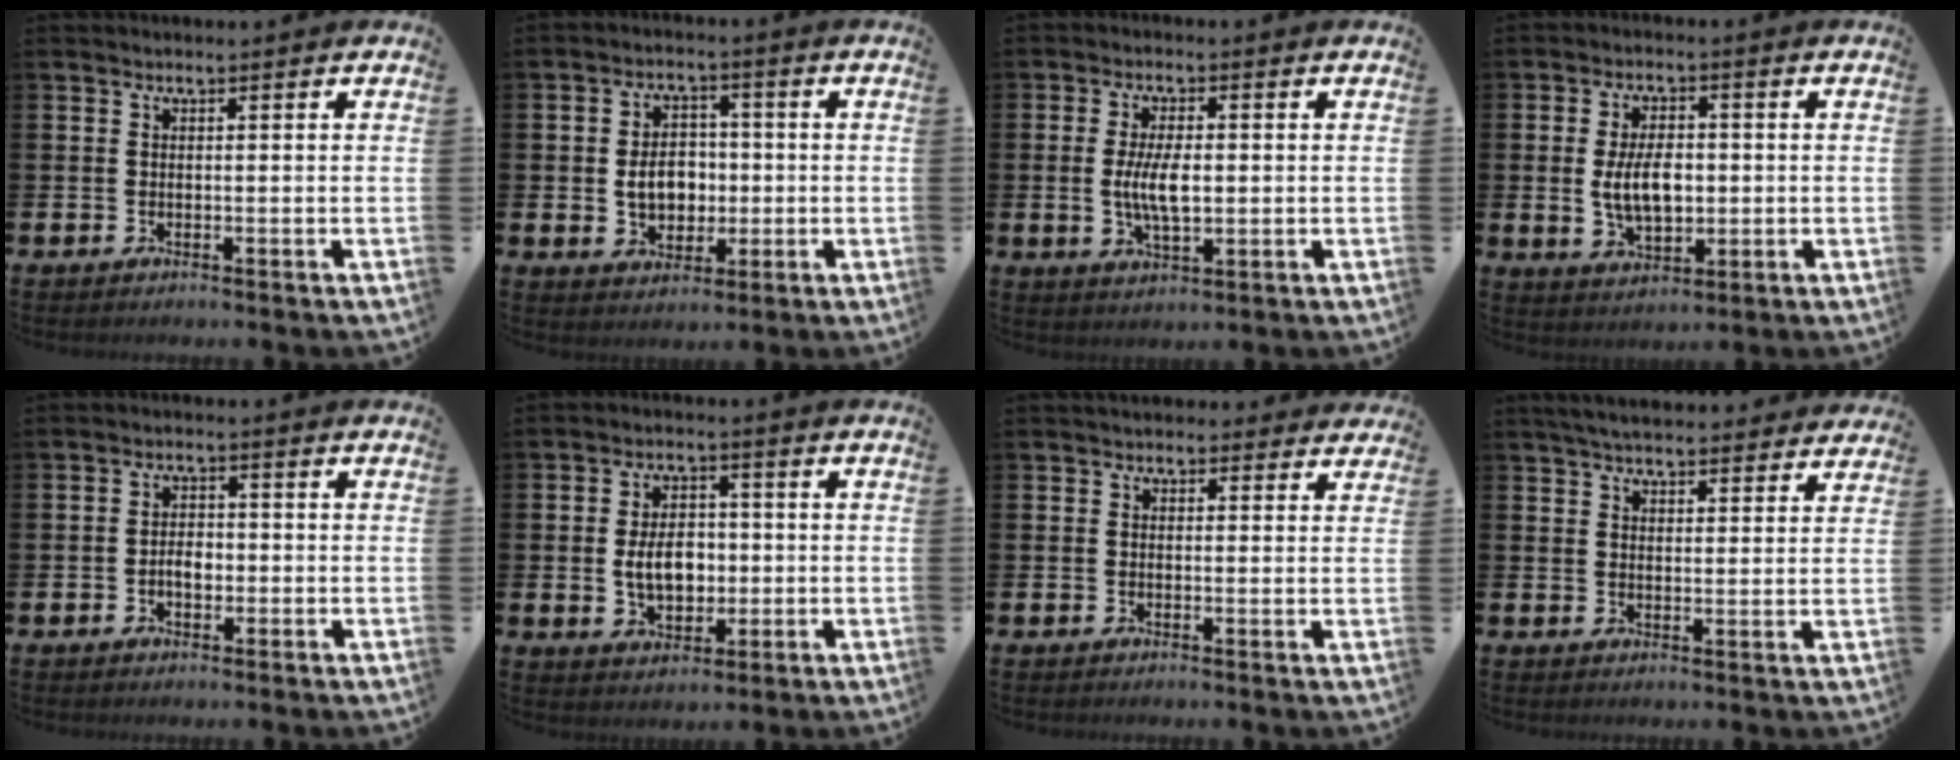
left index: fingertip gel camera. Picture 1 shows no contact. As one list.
[{"total": 5.4, "force": [-0.3, 4.3, 3.3], "torque": [-0.045, 0.002, -0.016]}, {"total": 5.7, "force": [0.2, 2.3, 5.2], "torque": [-0.100, -0.005, -0.006]}, {"total": 6.3, "force": [0.0, 3.6, 5.2], "torque": [-0.094, 0.004, -0.004]}, {"total": 2.7, "force": [-0.7, 1.7, 2.0], "torque": [-0.024, 0.000, -0.017]}, {"total": 5.5, "force": [-0.2, 3.9, 4.0], "torque": [-0.061, 0.006, -0.010]}, {"total": 2.0, "force": [1.8, 0.8, 0.2], "torque": [0.004, -0.004, 0.032]}, {"total": 4.8, "force": [4.6, 0.6, 1.0], "torque": [-0.028, -0.023, 0.084]}]